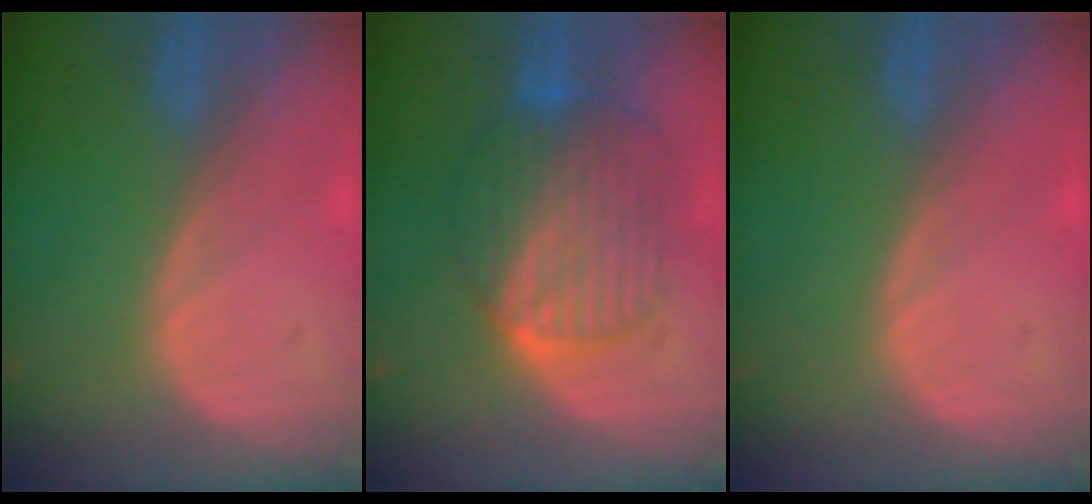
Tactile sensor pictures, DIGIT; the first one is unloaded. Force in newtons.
{"total": 10.0, "press": 9.9, "slide": 0.9}
{"total": 0.0}